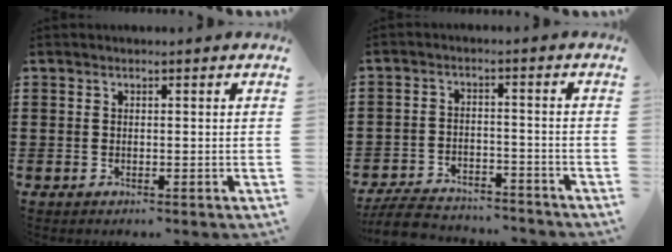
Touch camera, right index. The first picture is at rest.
{"total": 6.1, "force": [-5.9, 1.1, 1.3], "torque": [-0.035, 0.009, -0.119]}